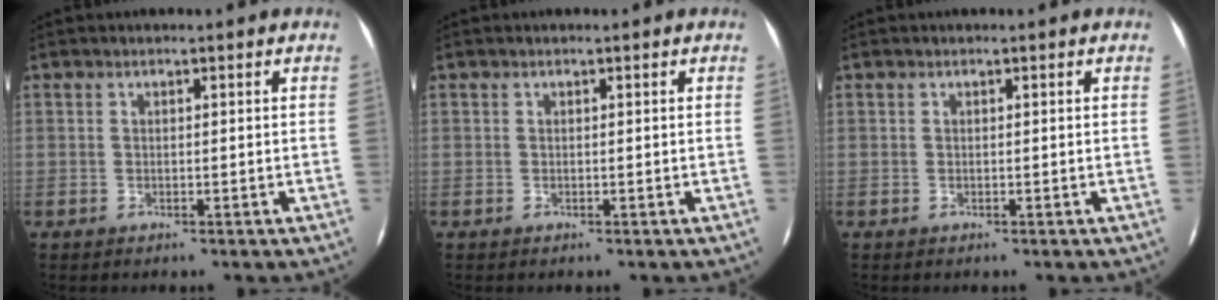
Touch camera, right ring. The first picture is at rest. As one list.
[{"total": 0.0}, {"total": 0.0}]